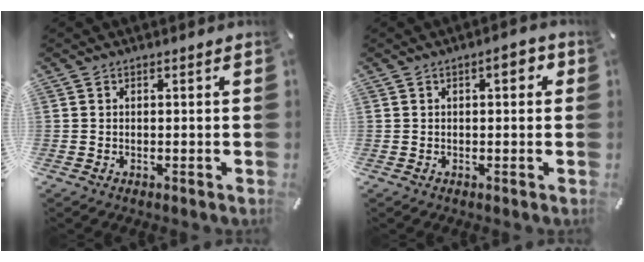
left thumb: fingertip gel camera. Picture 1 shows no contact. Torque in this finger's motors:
{"motor_torque": [0.60, 0.83, 0.32, -0.36, 0.11]}